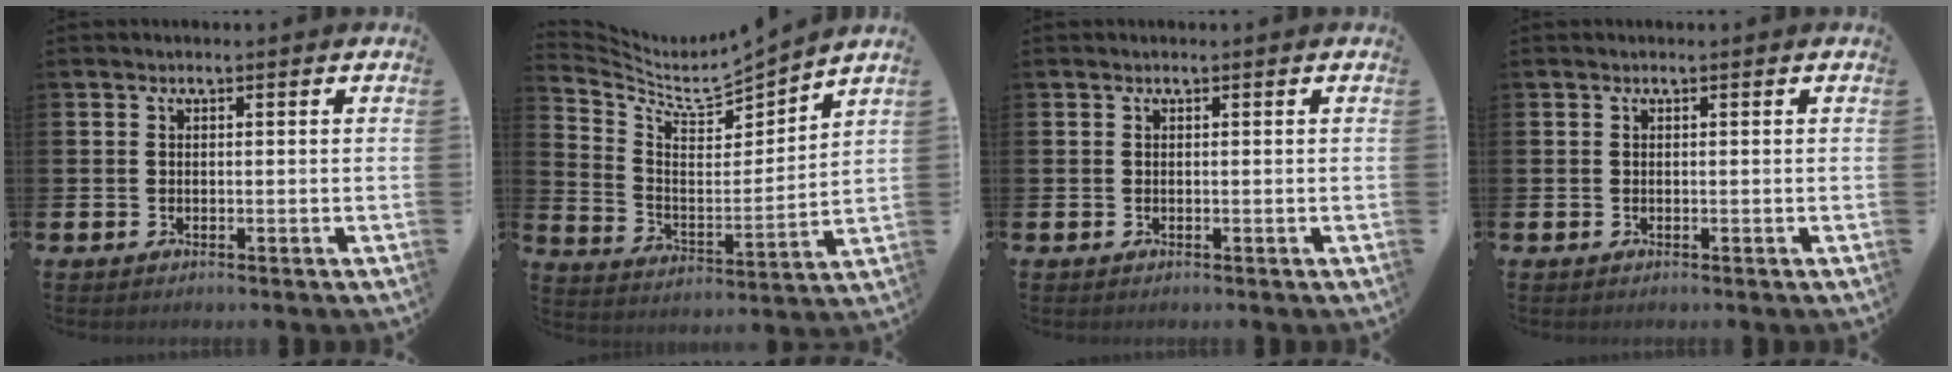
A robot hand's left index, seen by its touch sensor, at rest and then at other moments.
{"total": 6.5, "force": [5.9, 1.4, 2.5], "torque": [-0.076, -0.058, 0.094]}
{"total": 0.0}
{"total": 0.0}